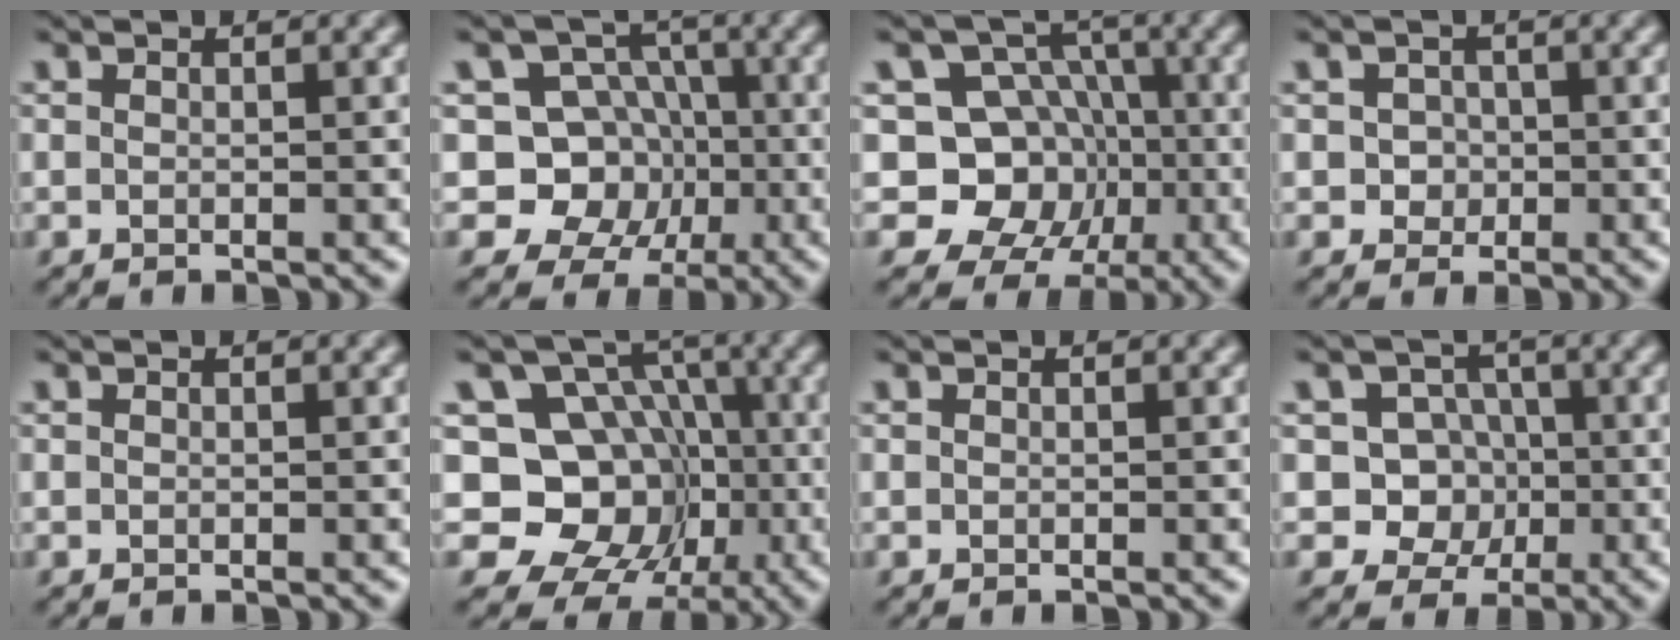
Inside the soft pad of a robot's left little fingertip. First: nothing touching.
{"total": 8.0, "force": [-1.2, 7.1, 3.4], "torque": [-0.034, 0.017, -0.057]}
{"total": 9.8, "force": [-2.0, 8.7, 4.1], "torque": [-0.050, 0.021, -0.069]}
{"total": 1.9, "force": [-0.3, 1.7, 0.7], "torque": [0.004, 0.001, -0.009]}
{"total": 0.0}
{"total": 10.5, "force": [-2.1, 9.0, 4.9], "torque": [-0.071, 0.005, -0.070]}
{"total": 0.0}
{"total": 6.2, "force": [-0.6, 5.8, 2.2], "torque": [-0.027, 0.027, -0.045]}